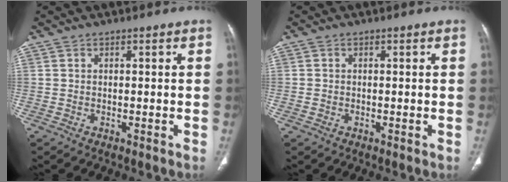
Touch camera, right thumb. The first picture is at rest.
{"total": 0.6, "force": [-0.2, 0.5, 0.3], "torque": [-0.006, 0.000, -0.003]}